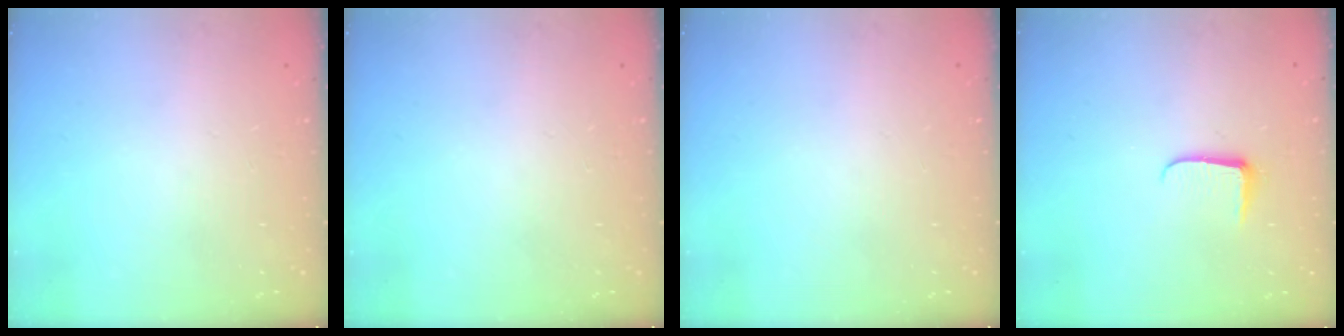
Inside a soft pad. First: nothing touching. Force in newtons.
{"total": 0.0}
{"total": 0.0}
{"total": 6.2, "press": 6.1, "slide": 0.8}